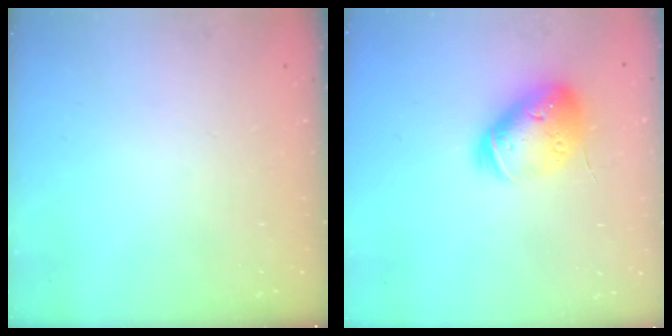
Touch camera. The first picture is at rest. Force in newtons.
{"total": 17.1, "press": 16.9, "slide": 2.4}